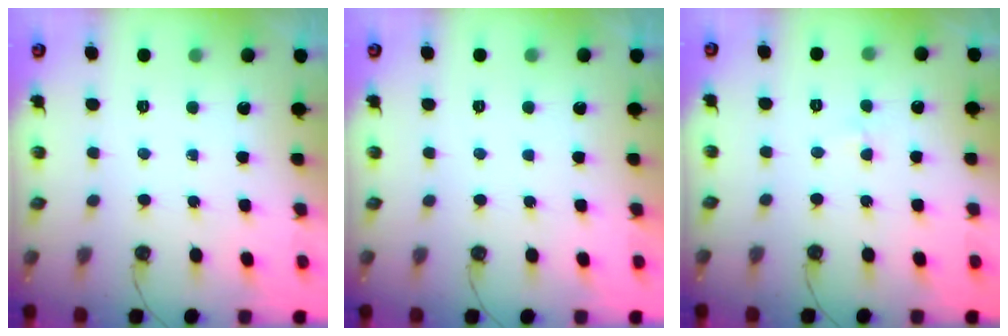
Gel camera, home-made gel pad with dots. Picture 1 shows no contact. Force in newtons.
{"total": 0.0}
{"total": 4.2, "press": 2.3, "slide": 3.5}